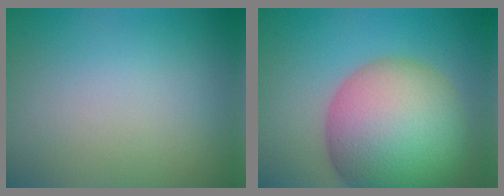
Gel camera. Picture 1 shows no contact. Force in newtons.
{"total": 15.0, "press": 15.0, "slide": 0.7}